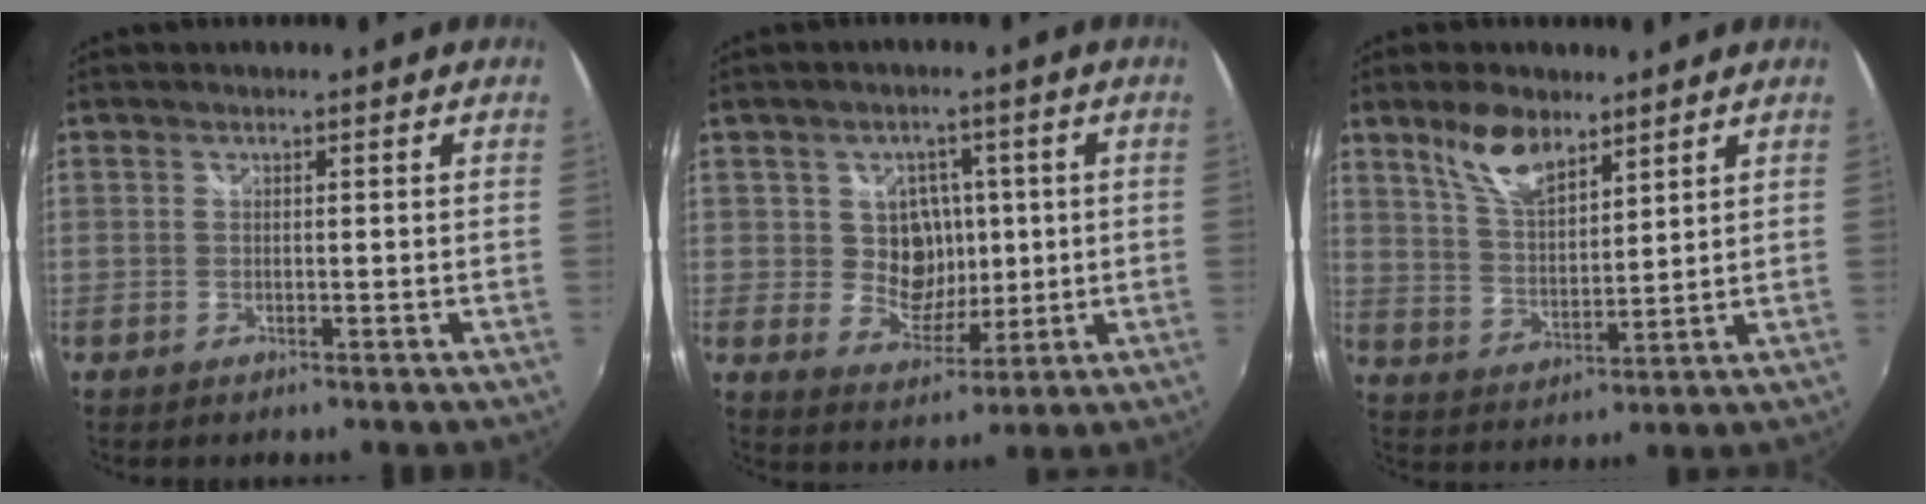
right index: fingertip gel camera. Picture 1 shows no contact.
{"total": 7.7, "force": [0.9, 6.9, 3.2], "torque": [-0.060, 0.008, 0.025]}
{"total": 9.2, "force": [6.3, 3.9, 5.4], "torque": [-0.099, 0.008, 0.126]}